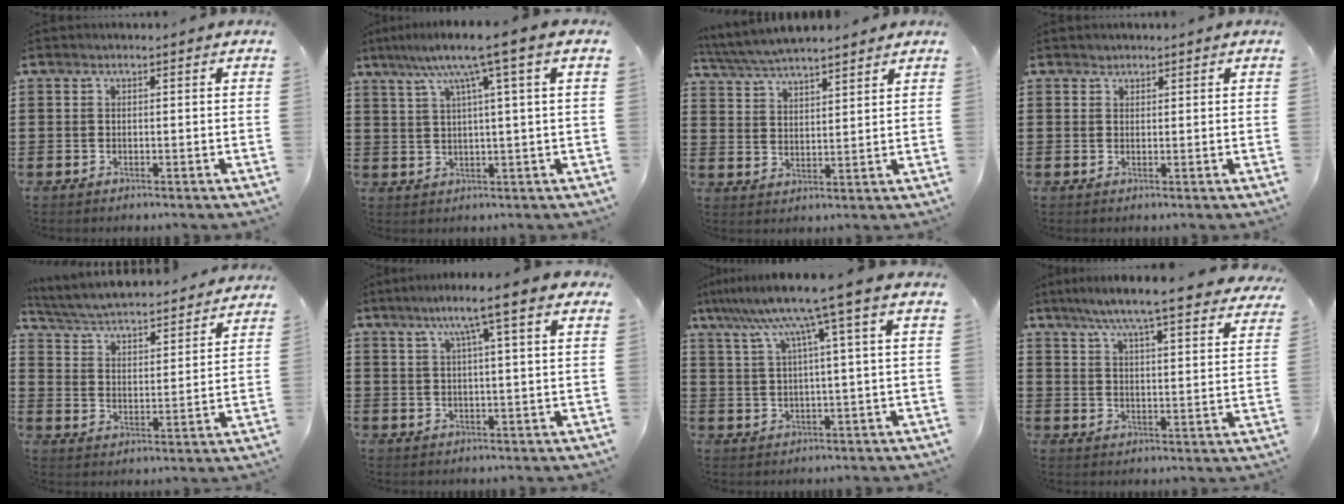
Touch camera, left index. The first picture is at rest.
{"total": 7.7, "force": [3.5, -0.7, 6.8], "torque": [-0.141, -0.005, 0.053]}
{"total": 5.0, "force": [4.8, 0.4, 1.4], "torque": [-0.046, -0.016, 0.086]}
{"total": 0.8, "force": [0.7, 0.4, 0.0], "torque": [-0.002, 0.001, 0.015]}
{"total": 4.3, "force": [4.2, -0.2, 1.0], "torque": [-0.042, -0.036, 0.064]}
{"total": 6.7, "force": [3.8, -0.3, 5.5], "torque": [-0.118, 0.000, 0.060]}
{"total": 8.9, "force": [5.1, -1.1, 7.2], "torque": [-0.154, -0.019, 0.082]}
{"total": 7.5, "force": [6.6, -0.1, 3.7], "torque": [-0.094, -0.031, 0.113]}